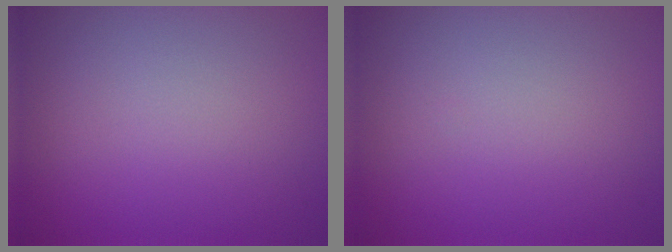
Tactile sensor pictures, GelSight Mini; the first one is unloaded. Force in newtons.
{"total": 0.0}